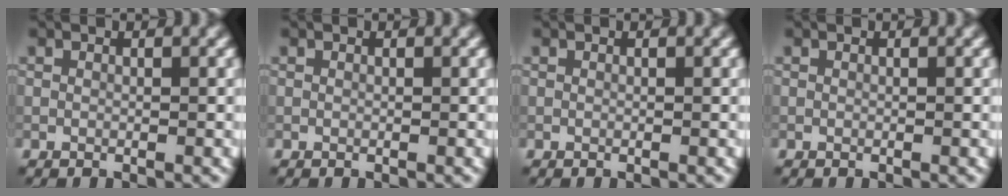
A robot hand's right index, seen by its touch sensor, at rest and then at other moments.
{"total": 0.0}
{"total": 0.0}
{"total": 0.0}